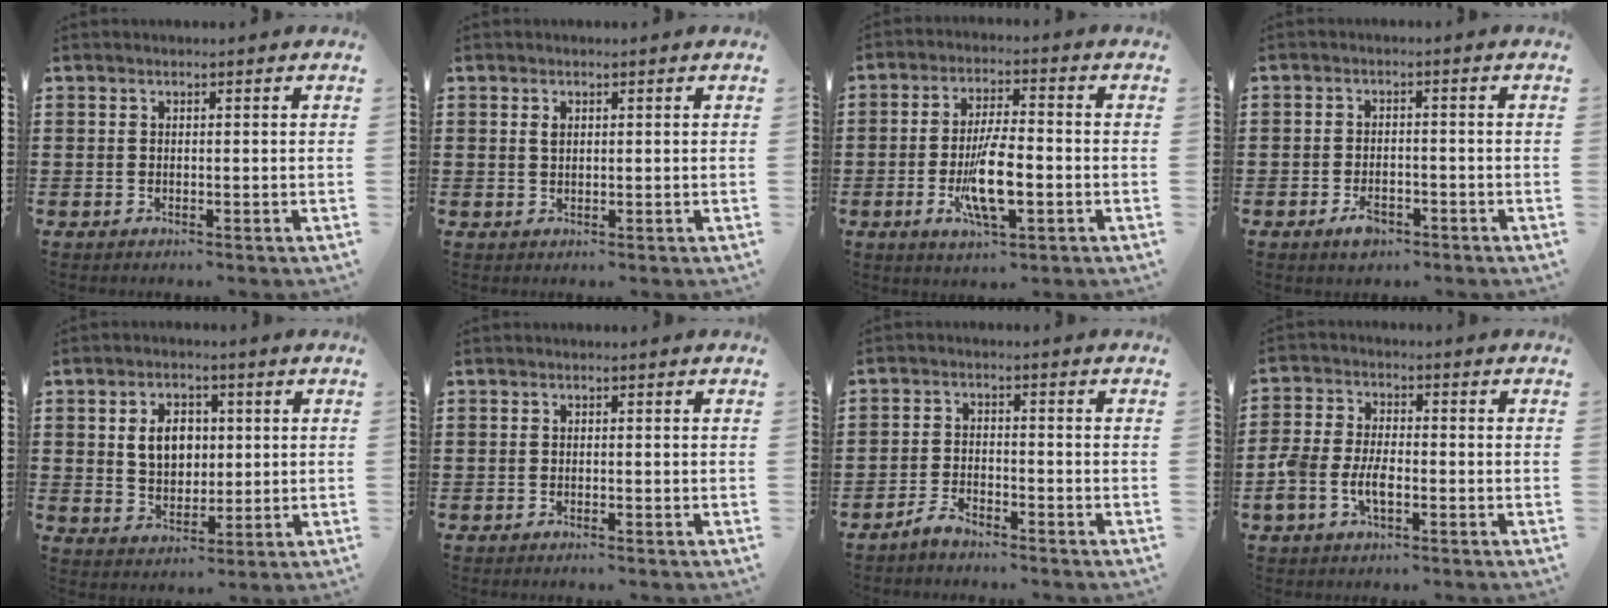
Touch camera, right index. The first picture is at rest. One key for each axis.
{"total": 1.2, "fx": 0.4, "fy": 0.6, "fz": 0.9, "tx": -0.021, "ty": 0.003, "tz": 0.007}
{"total": 9.2, "fx": -2.3, "fy": 2.9, "fz": 8.4, "tx": -0.169, "ty": -0.011, "tz": -0.041}
{"total": 2.9, "fx": -1.8, "fy": 1.4, "fz": 1.7, "tx": -0.031, "ty": 0.003, "tz": -0.034}
{"total": 5.9, "fx": 0.9, "fy": 4.4, "fz": 3.9, "tx": -0.074, "ty": 0.006, "tz": 0.010}
{"total": 0.7, "fx": -0.6, "fy": -0.1, "fz": 0.2, "tx": -0.007, "ty": -0.004, "tz": -0.011}
{"total": 2.8, "fx": -2.7, "fy": 0.6, "fz": 0.6, "tx": -0.022, "ty": 0.006, "tz": -0.057}
{"total": 5.2, "fx": -1.9, "fy": 3.0, "fz": 3.8, "tx": -0.096, "ty": 0.000, "tz": -0.041}